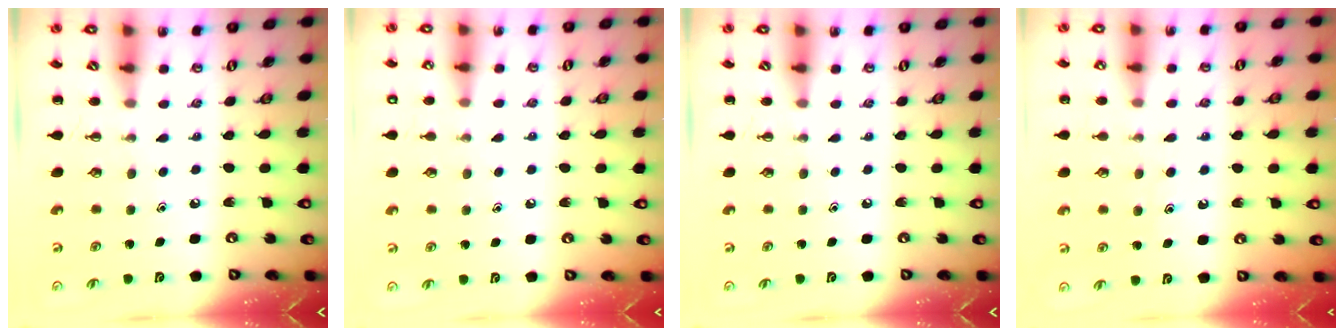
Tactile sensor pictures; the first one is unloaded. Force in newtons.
{"total": 6.7, "press": 6.3, "slide": 2.3}
{"total": 0.0}
{"total": 9.6, "press": 9.5, "slide": 1.4}